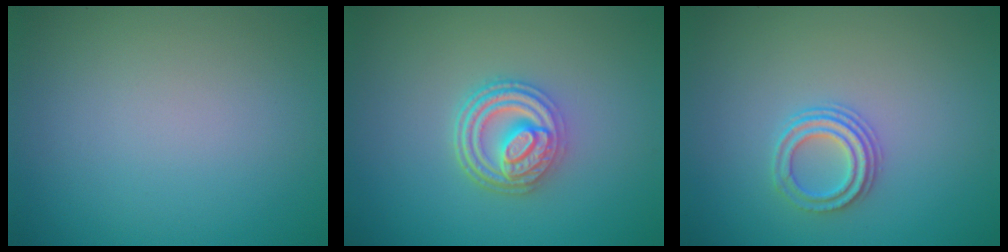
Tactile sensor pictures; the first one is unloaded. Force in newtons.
{"total": 4.8, "press": 3.7, "slide": 3.0}
{"total": 2.5, "press": 2.2, "slide": 1.2}